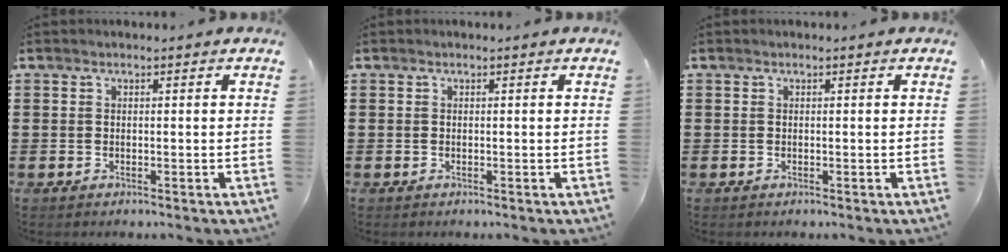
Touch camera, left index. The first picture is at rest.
{"total": 0.0}
{"total": 0.0}